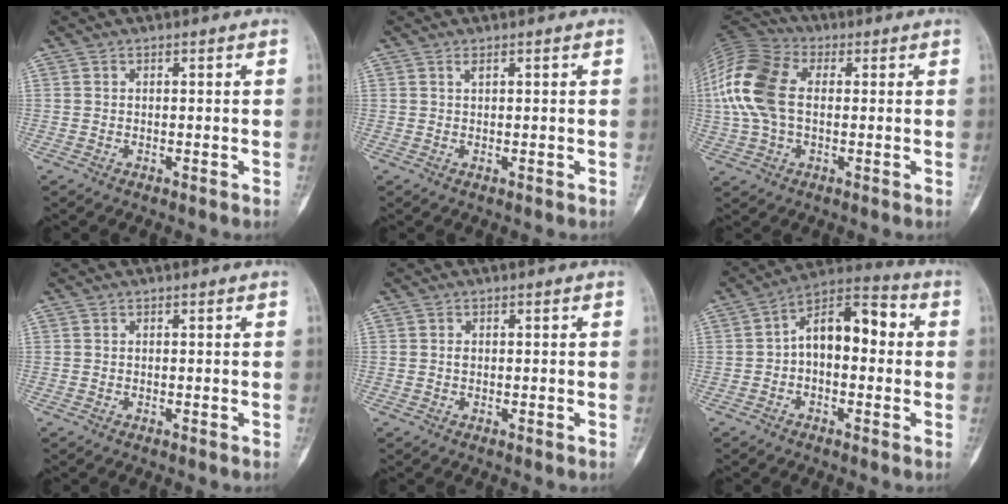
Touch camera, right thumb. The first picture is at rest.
{"total": 0.6, "force": [0.4, 0.0, 0.5], "torque": [-0.009, 0.000, 0.006]}
{"total": 15.6, "force": [1.5, 9.8, 12.0], "torque": [-0.266, 0.027, 0.022]}
{"total": 0.0}
{"total": 0.8, "force": [0.1, 0.6, 0.5], "torque": [-0.008, 0.001, 0.002]}
{"total": 11.8, "force": [0.5, 6.6, 9.8], "torque": [-0.128, 0.043, -0.005]}